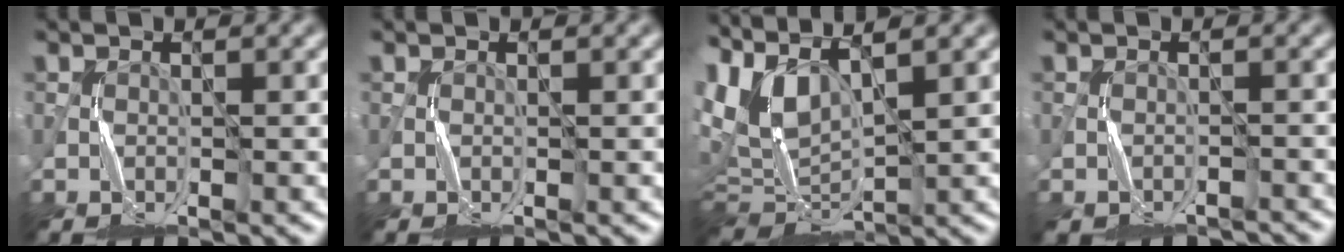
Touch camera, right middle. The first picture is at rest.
{"total": 0.0}
{"total": 6.4, "force": [2.6, 3.4, 4.7], "torque": [-0.113, 0.008, 0.053]}
{"total": 2.7, "force": [-2.2, 1.2, 1.0], "torque": [-0.020, -0.006, -0.035]}